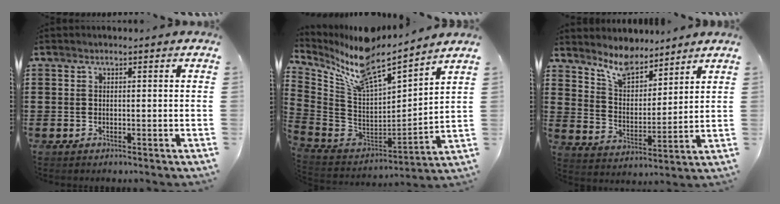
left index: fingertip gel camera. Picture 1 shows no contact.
{"total": 10.3, "force": [8.7, 1.9, 5.2], "torque": [-0.143, -0.063, 0.146]}
{"total": 6.9, "force": [6.2, 2.1, 2.1], "torque": [-0.070, -0.025, 0.114]}